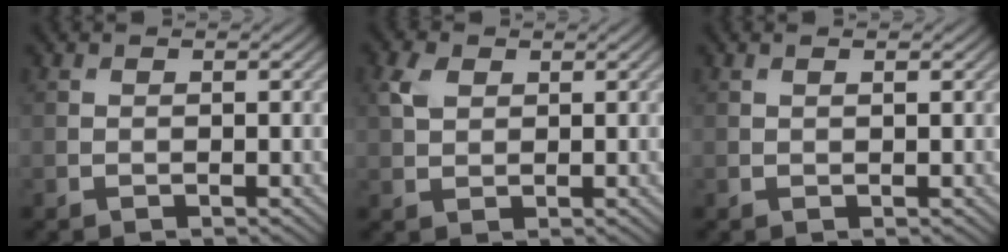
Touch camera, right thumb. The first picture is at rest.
{"total": 2.7, "force": [1.2, 1.7, 1.8], "torque": [-0.046, 0.008, 0.023]}
{"total": 0.7, "force": [0.4, 0.1, 0.6], "torque": [-0.012, 0.001, 0.005]}